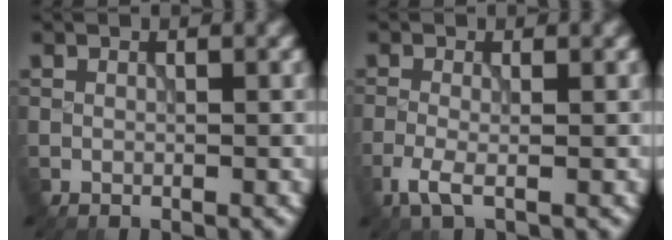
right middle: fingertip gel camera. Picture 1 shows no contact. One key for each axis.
{"total": 2.2, "fx": -1.2, "fy": 0.6, "fz": 1.7, "tx": -0.044, "ty": -0.005, "tz": -0.029}